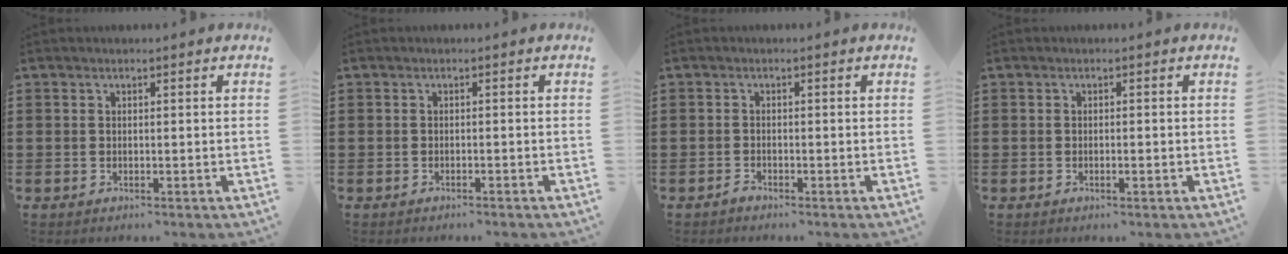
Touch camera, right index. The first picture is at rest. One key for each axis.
{"total": 0.8, "fx": -0.8, "fy": -0.1, "fz": 0.1, "tx": -0.005, "ty": -0.003, "tz": -0.015}
{"total": 1.0, "fx": -0.9, "fy": 0.1, "fz": 0.1, "tx": -0.003, "ty": 0.000, "tz": -0.020}
{"total": 0.9, "fx": -0.4, "fy": 0.2, "fz": 0.8, "tx": -0.016, "ty": -0.004, "tz": -0.006}